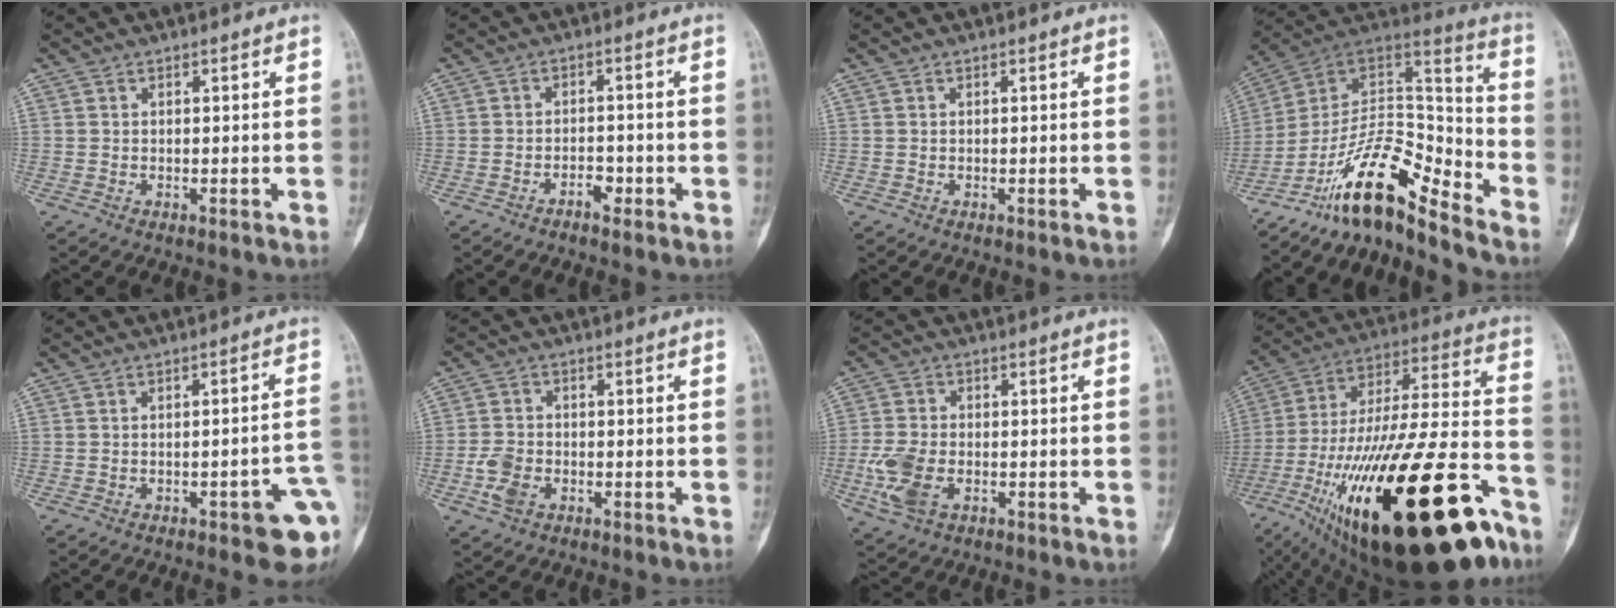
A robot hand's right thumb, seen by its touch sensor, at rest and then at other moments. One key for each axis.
{"total": 2.6, "fx": -1.7, "fy": 1.2, "fz": 1.5, "tx": -0.023, "ty": 0.016, "tz": -0.031}
{"total": 0.0}
{"total": 16.7, "fx": -12.8, "fy": 4.8, "fz": 9.6, "tx": -0.138, "ty": 0.123, "tz": -0.228}
{"total": 9.4, "fx": -3.5, "fy": 2.5, "fz": 8.4, "tx": -0.091, "ty": 0.021, "tz": -0.036}
{"total": 5.0, "fx": -1.9, "fy": 3.4, "fz": 3.2, "tx": -0.063, "ty": 0.006, "tz": -0.037}
{"total": 8.0, "fx": -2.4, "fy": 4.8, "fz": 5.9, "tx": -0.135, "ty": 0.003, "tz": -0.045}
{"total": 43.3, "fx": -21.5, "fy": 14.2, "fz": 34.8, "tx": -0.552, "ty": 0.038, "tz": -0.344}